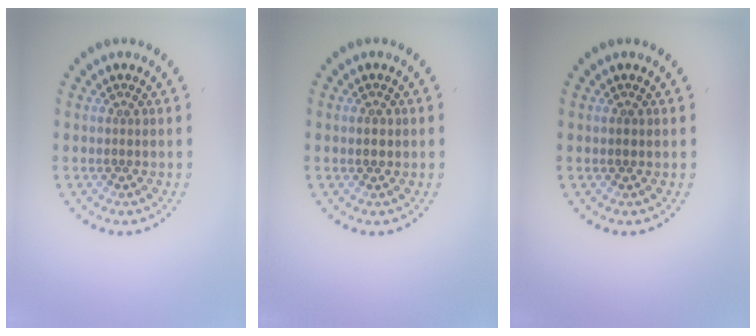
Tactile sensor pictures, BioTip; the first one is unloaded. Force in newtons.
{"total": 1.1, "press": 1.0, "slide": 0.2}
{"total": 0.8, "press": 0.8, "slide": 0.1}